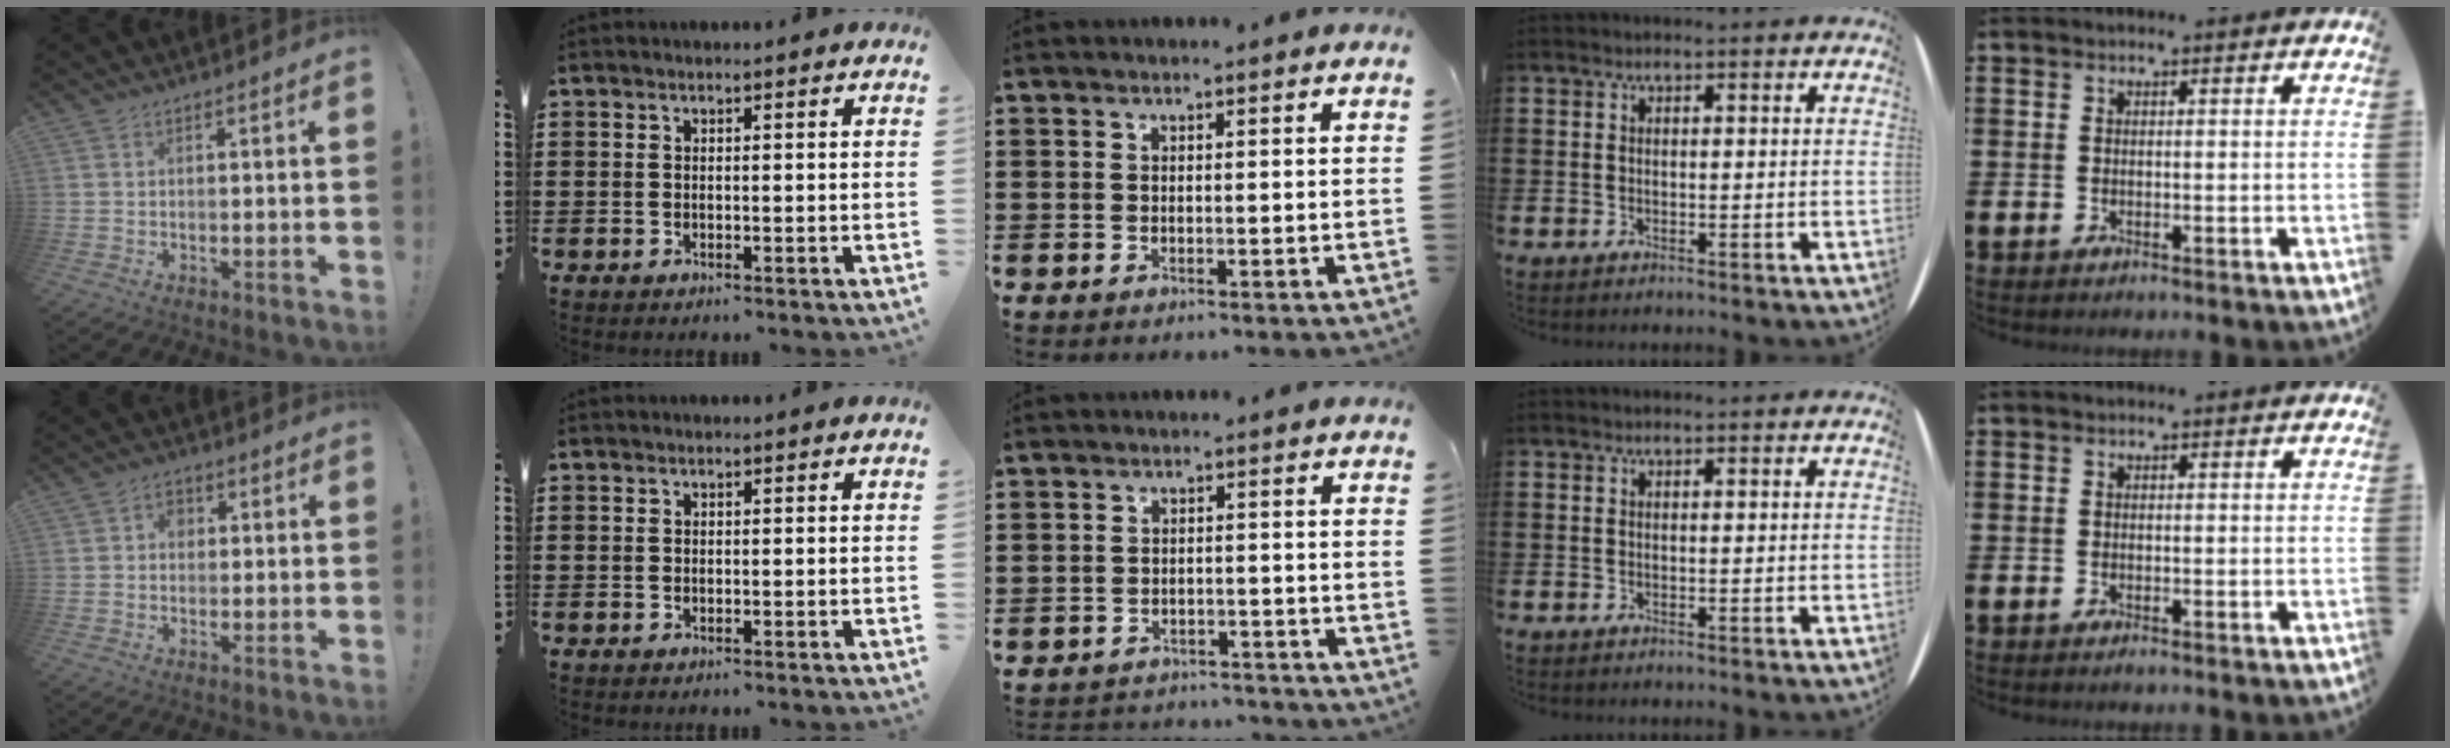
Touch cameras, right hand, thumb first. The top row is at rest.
{"thumb": {"total": 3.3, "force": [0.5, 2.7, 2.0], "torque": [-0.028, 0.002, 0.006]}, "middle": {"total": 3.0, "force": [-2.9, 0.6, -0.4], "torque": [-0.001, 0.002, -0.065]}}